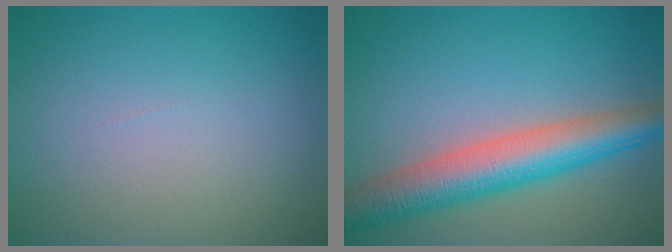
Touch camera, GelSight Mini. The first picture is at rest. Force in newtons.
{"total": 7.3, "press": 7.3, "slide": 0.3}